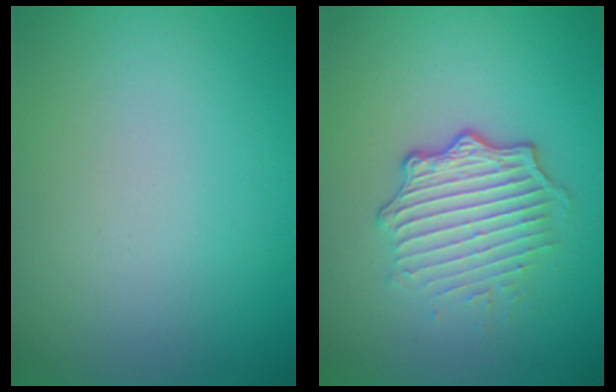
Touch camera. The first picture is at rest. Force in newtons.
{"total": 4.9, "press": 3.2, "slide": 3.7}